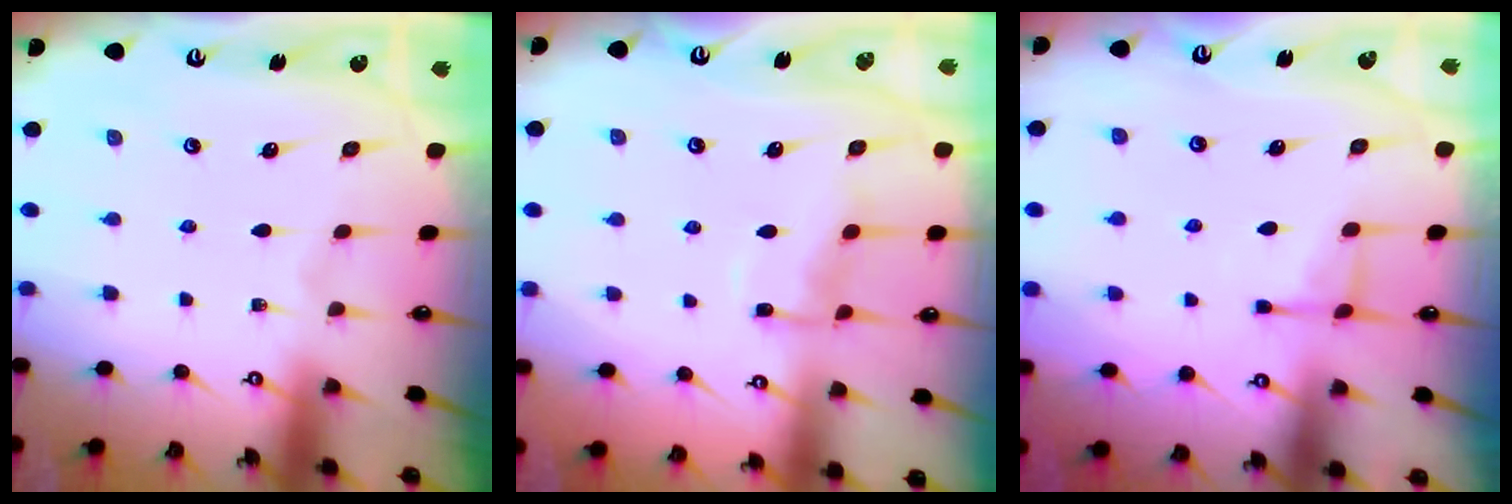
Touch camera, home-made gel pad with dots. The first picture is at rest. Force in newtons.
{"total": 8.1, "press": 8.0, "slide": 0.7}
{"total": 3.8, "press": 3.7, "slide": 0.7}